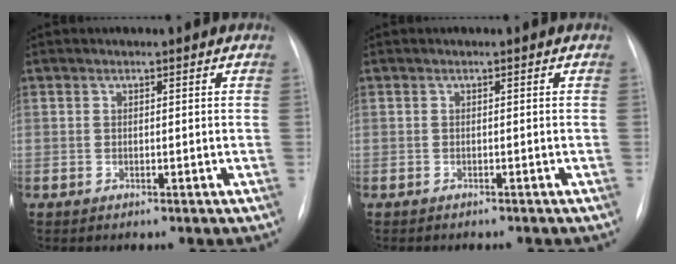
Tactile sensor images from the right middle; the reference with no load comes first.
{"total": 2.8, "force": [-2.4, 0.7, 1.1], "torque": [-0.017, -0.005, -0.025]}